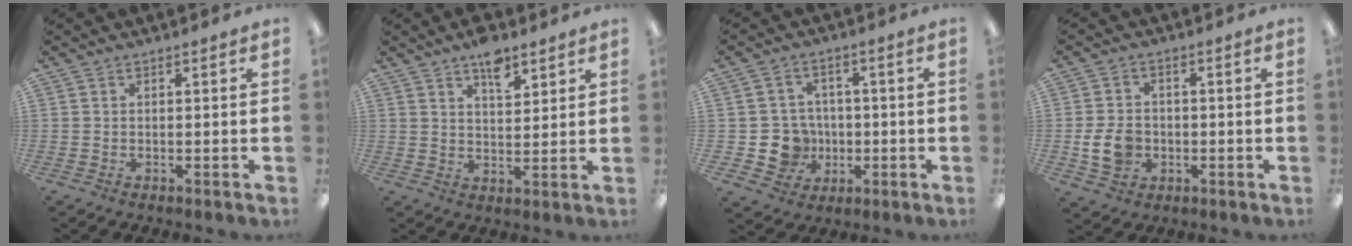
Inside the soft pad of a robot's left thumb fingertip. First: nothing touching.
{"total": 7.1, "force": [5.1, 3.3, 3.8], "torque": [-0.050, -0.028, 0.086]}
{"total": 8.2, "force": [-1.7, 7.7, 2.2], "torque": [-0.057, 0.013, -0.023]}
{"total": 7.4, "force": [-1.5, 5.8, 4.3], "torque": [-0.078, 0.006, -0.026]}